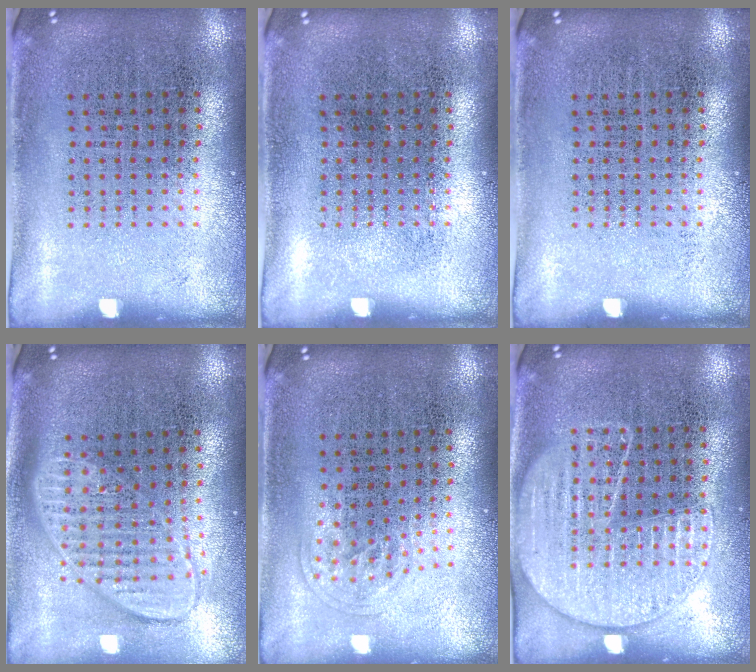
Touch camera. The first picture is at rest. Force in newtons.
{"total": 0.0}
{"total": 0.0}
{"total": 1.8, "press": 1.5, "slide": 1.0}
{"total": 1.0, "press": 0.6, "slide": 0.8}
{"total": 1.6, "press": 1.5, "slide": 0.5}